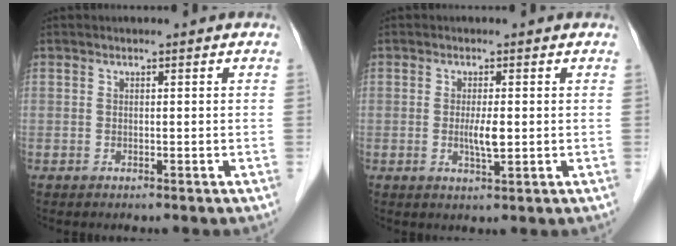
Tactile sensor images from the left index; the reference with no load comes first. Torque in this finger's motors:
{"motor_torque": [0.65, 0.51, 0.18, 0.09]}